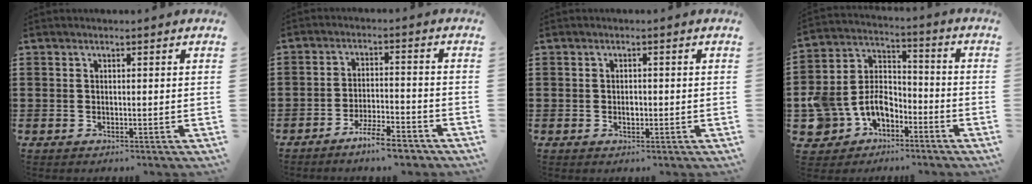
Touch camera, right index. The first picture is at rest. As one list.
[{"total": 5.8, "force": [-5.0, 0.4, 2.9], "torque": [-0.061, -0.004, -0.095]}, {"total": 1.4, "force": [-0.2, 0.7, 1.1], "torque": [-0.022, 0.000, -0.003]}, {"total": 8.4, "force": [-4.4, 6.4, 3.1], "torque": [-0.111, 0.010, -0.090]}]